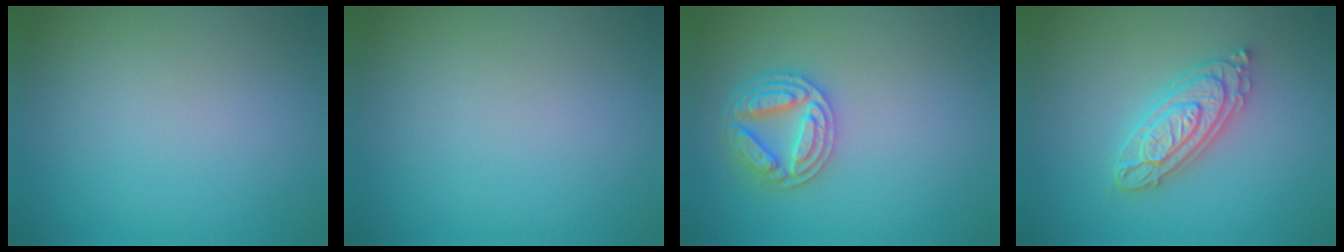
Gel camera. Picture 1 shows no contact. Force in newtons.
{"total": 0.0}
{"total": 4.0, "press": 3.8, "slide": 1.3}
{"total": 4.3, "press": 4.2, "slide": 0.6}